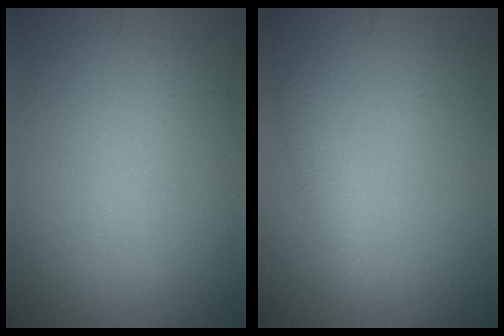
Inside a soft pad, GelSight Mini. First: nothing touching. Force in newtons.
{"total": 2.0, "press": 2.0, "slide": 0.1}